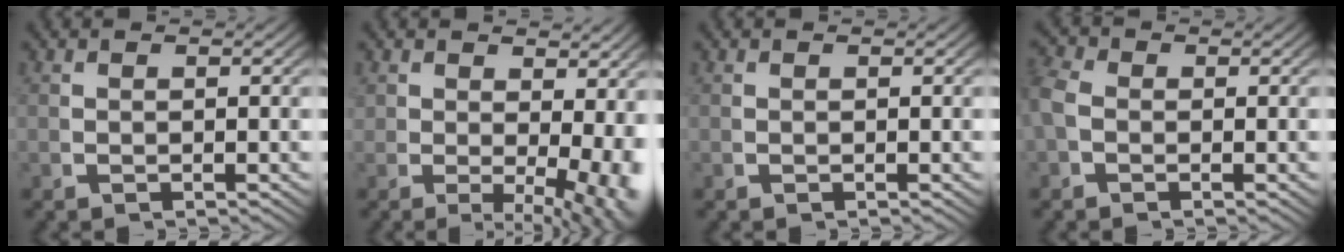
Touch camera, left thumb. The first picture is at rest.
{"total": 5.2, "force": [-0.4, 2.8, 4.4], "torque": [-0.052, -0.033, 0.008]}
{"total": 0.0}
{"total": 2.1, "force": [-0.2, 1.8, 1.0], "torque": [-0.036, -0.004, -0.006]}